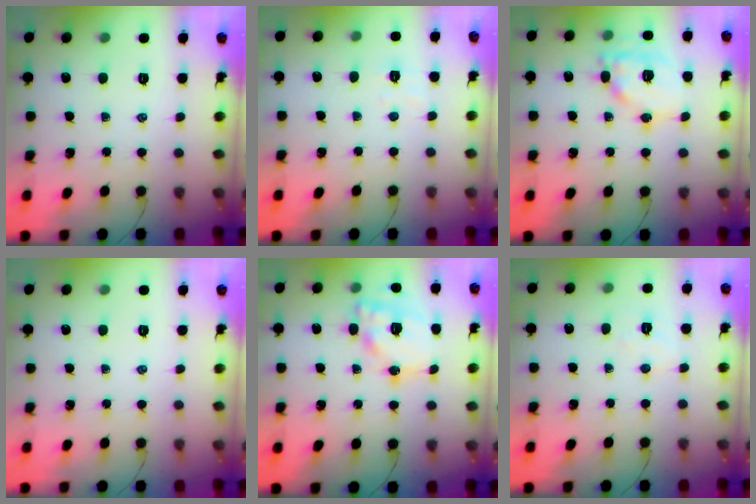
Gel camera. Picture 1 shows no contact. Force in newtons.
{"total": 2.5, "press": 2.4, "slide": 0.8}
{"total": 12.2, "press": 12.1, "slide": 1.4}
{"total": 0.0}
{"total": 15.7, "press": 15.5, "slide": 2.8}
{"total": 4.5, "press": 4.4, "slide": 1.0}